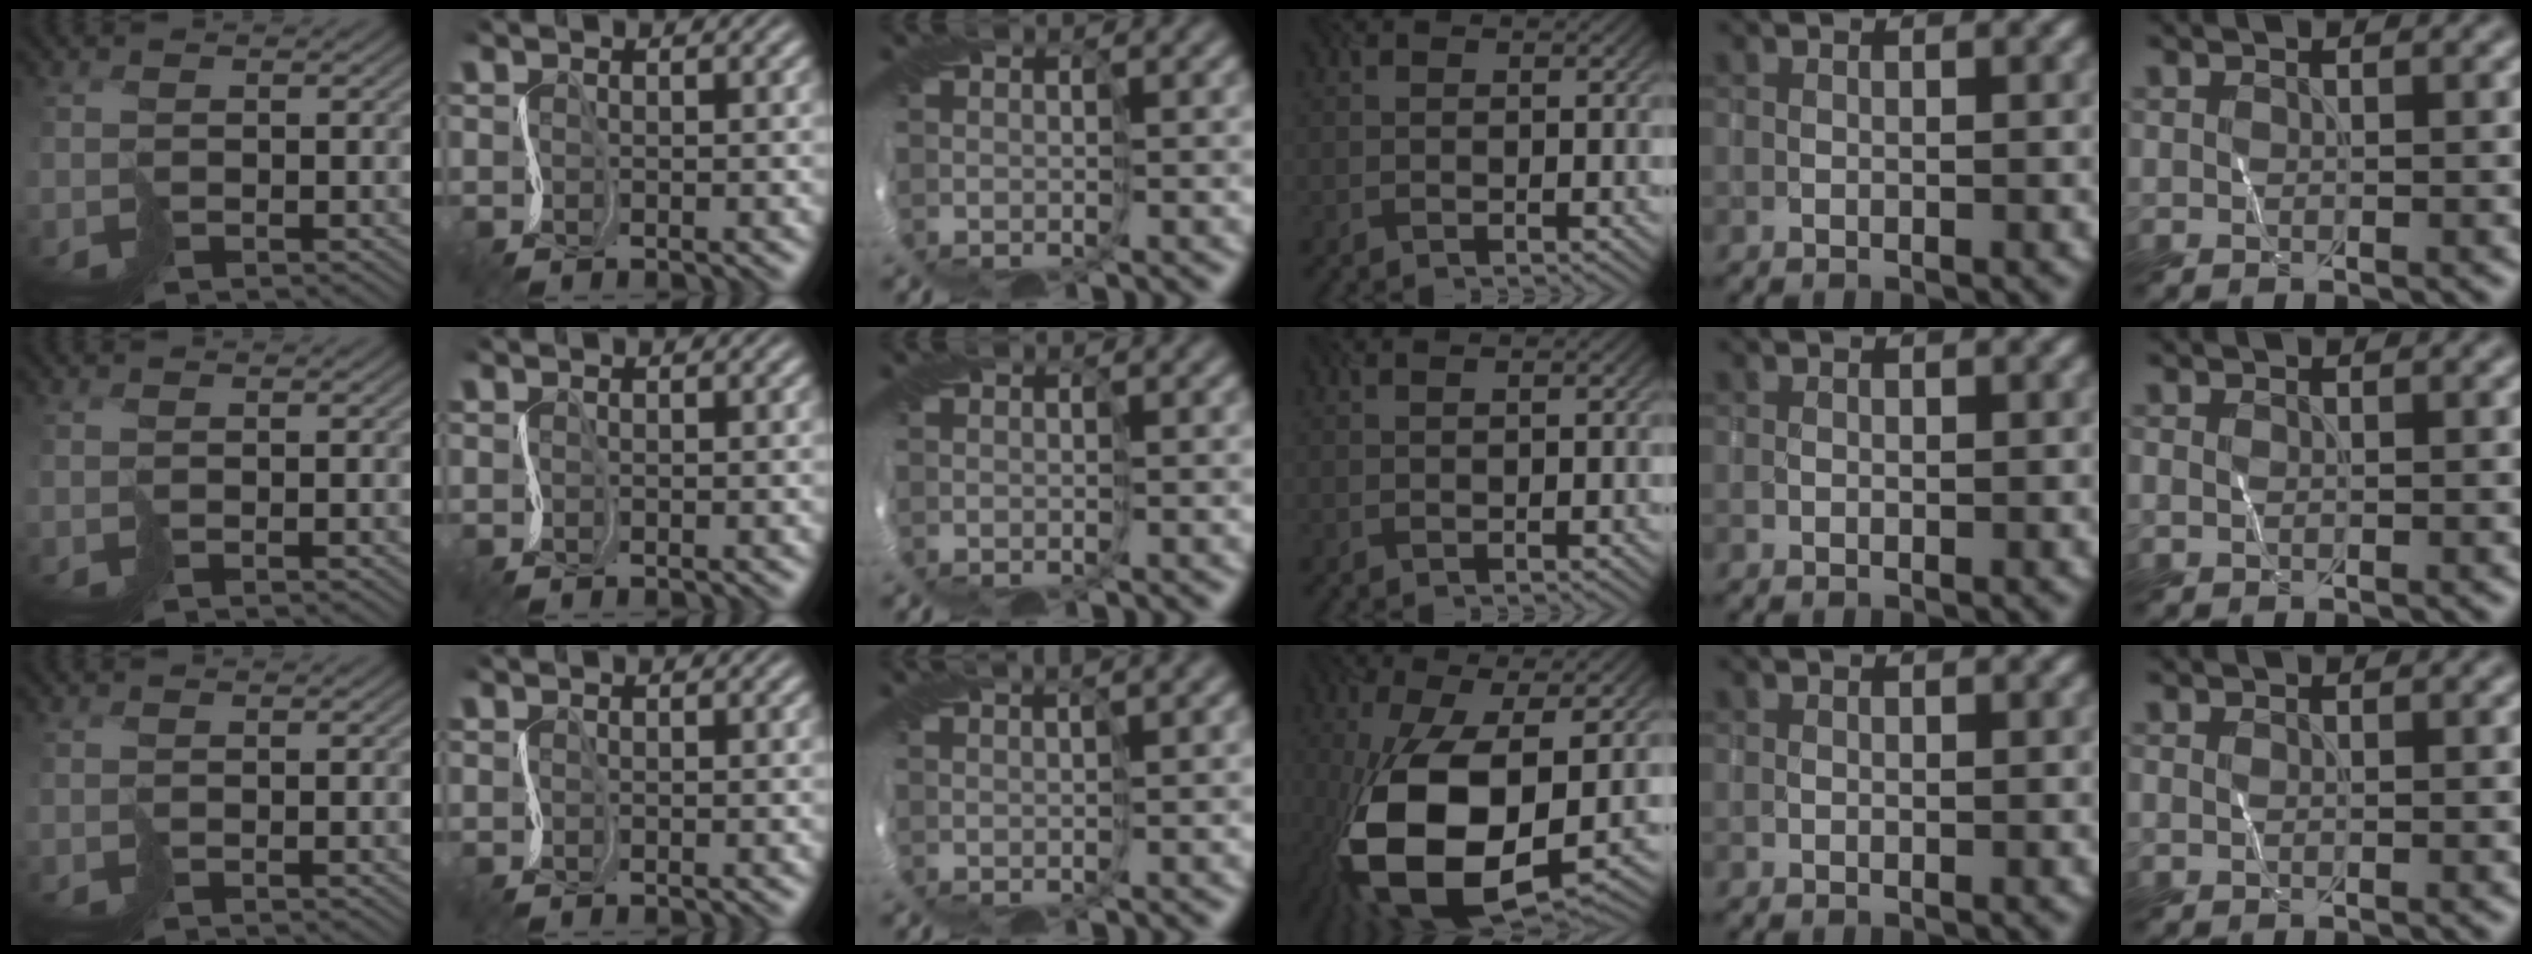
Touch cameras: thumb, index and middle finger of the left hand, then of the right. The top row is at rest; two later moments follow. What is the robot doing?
{"motion": "cut", "object": "receipt paper"}